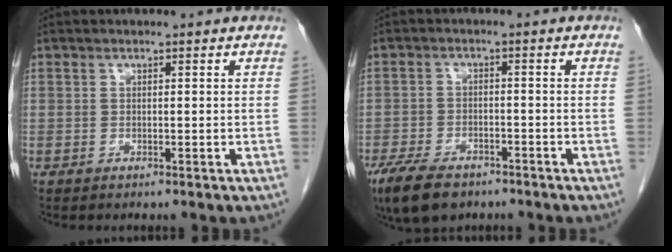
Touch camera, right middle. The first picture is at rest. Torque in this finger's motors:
{"motor_torque": [1.16, -0.98, 0.10, 0.10]}